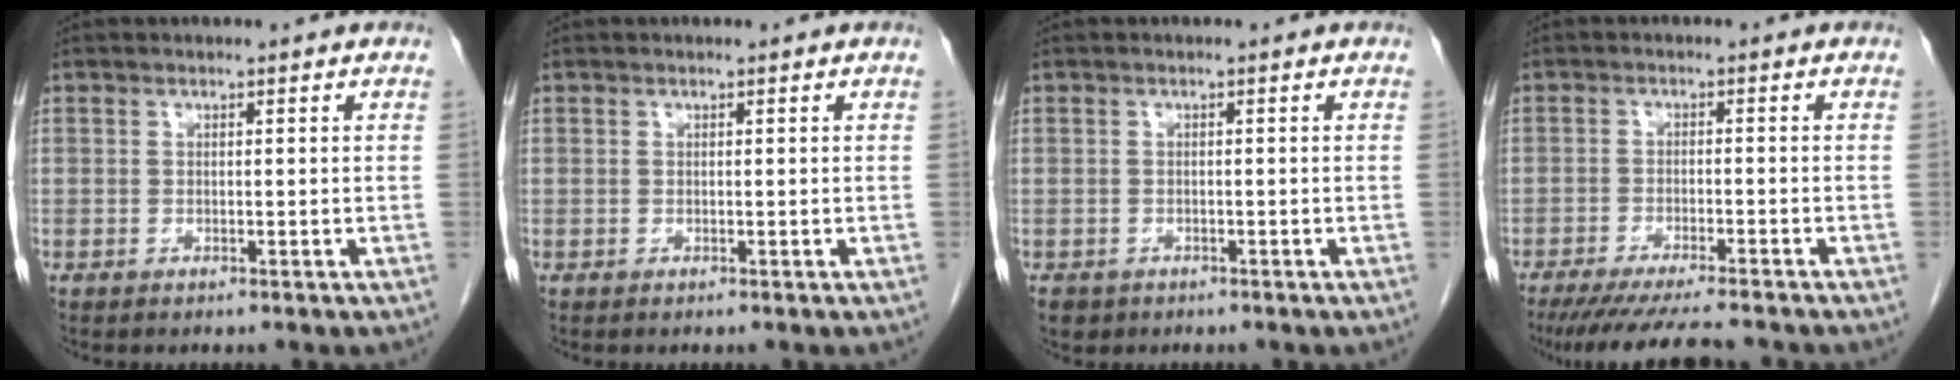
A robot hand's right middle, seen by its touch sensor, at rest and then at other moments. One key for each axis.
{"total": 0.0}
{"total": 2.3, "fx": -1.5, "fy": 1.6, "fz": 0.5, "tx": -0.009, "ty": 0.000, "tz": -0.022}
{"total": 12.2, "fx": -10.7, "fy": 0.7, "fz": 5.7, "tx": -0.077, "ty": -0.030, "tz": -0.157}